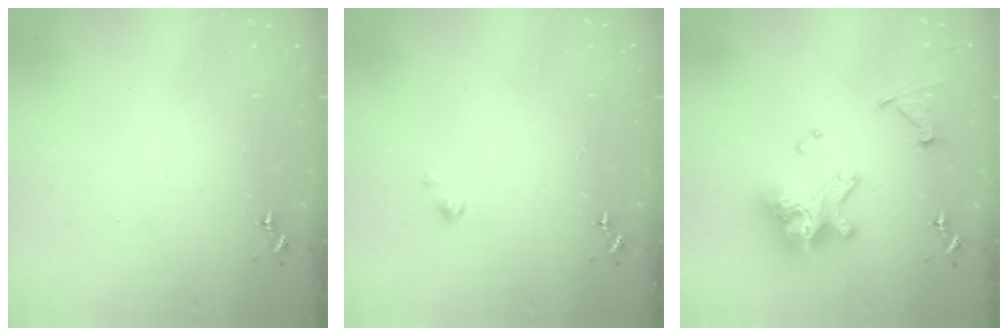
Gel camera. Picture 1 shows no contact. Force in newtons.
{"total": 2.5, "press": 2.4, "slide": 0.2}
{"total": 16.2, "press": 16.1, "slide": 1.9}